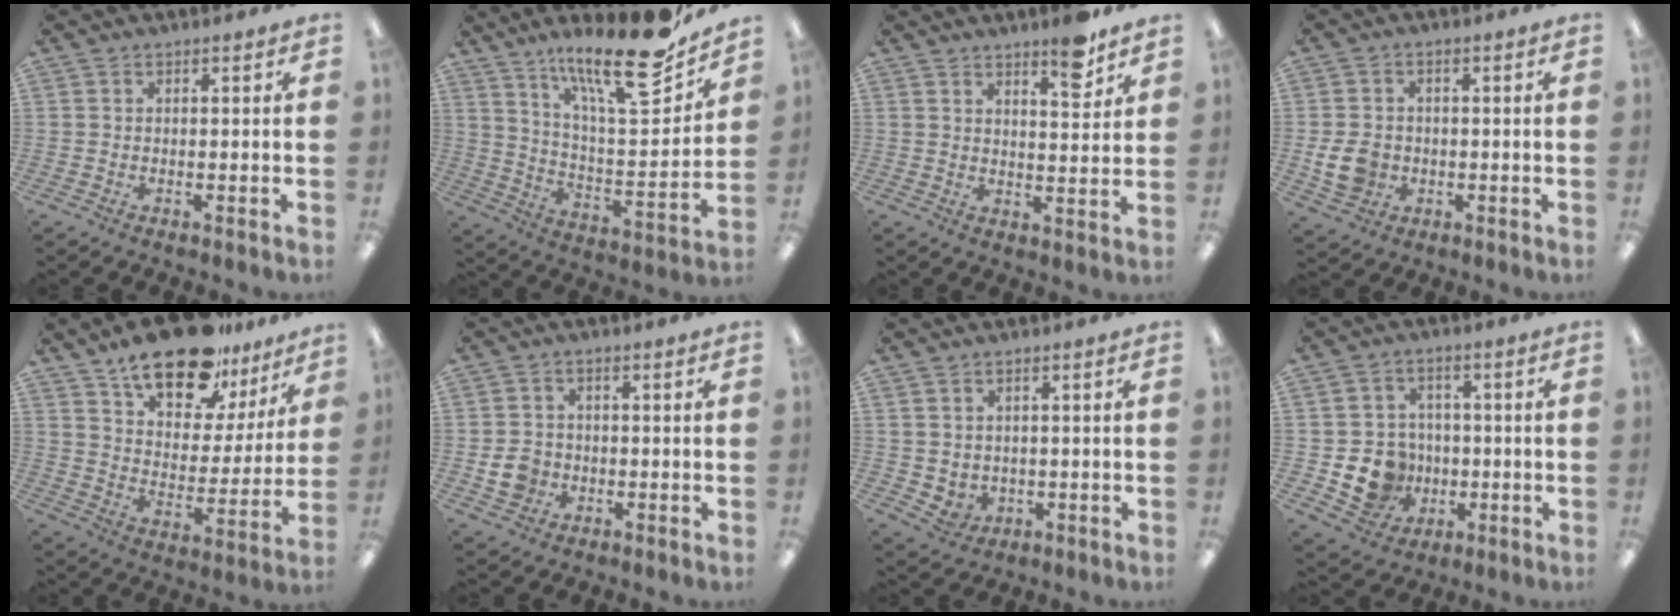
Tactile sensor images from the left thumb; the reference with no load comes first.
{"total": 21.7, "force": [16.1, 4.9, 13.7], "torque": [-0.224, -0.107, 0.261]}
{"total": 7.6, "force": [5.8, 1.8, 4.6], "torque": [-0.056, -0.035, 0.093]}
{"total": 7.2, "force": [-1.2, 5.9, 3.9], "torque": [-0.070, 0.007, -0.021]}
{"total": 19.4, "force": [14.8, 8.3, 9.4], "torque": [-0.154, -0.093, 0.257]}
{"total": 5.6, "force": [-1.2, 4.9, 2.3], "torque": [-0.030, 0.004, -0.022]}
{"total": 3.2, "force": [1.4, 2.9, 0.5], "torque": [-0.017, -0.005, 0.027]}
{"total": 10.2, "force": [-2.2, 9.4, 3.4], "torque": [-0.086, 0.020, -0.030]}